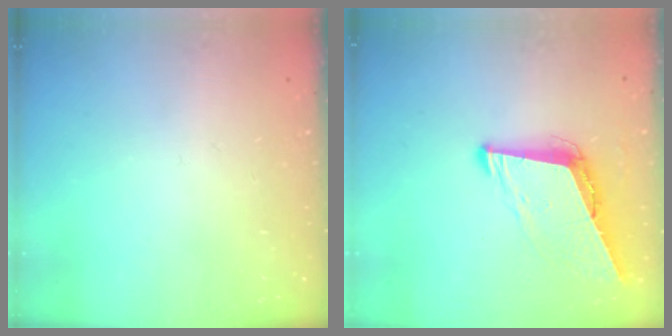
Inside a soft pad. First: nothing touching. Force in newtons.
{"total": 9.0, "press": 8.2, "slide": 3.5}